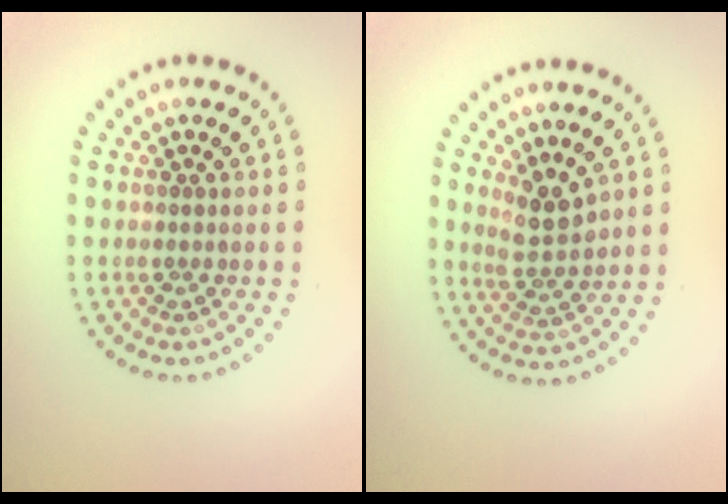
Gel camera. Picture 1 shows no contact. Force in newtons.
{"total": 2.9, "press": 2.6, "slide": 1.4}